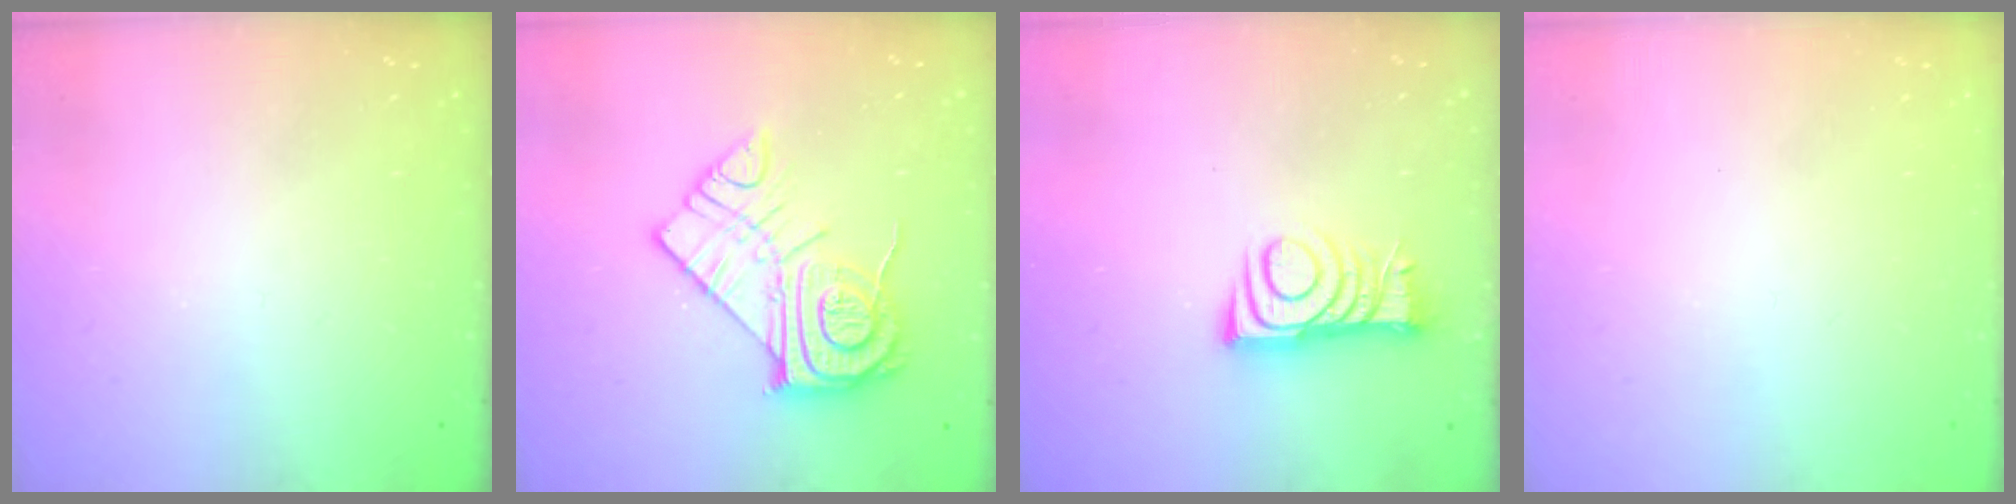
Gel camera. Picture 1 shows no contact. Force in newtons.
{"total": 14.9, "press": 14.8, "slide": 1.2}
{"total": 8.8, "press": 8.8, "slide": 0.6}
{"total": 1.5, "press": 1.5, "slide": 0.1}